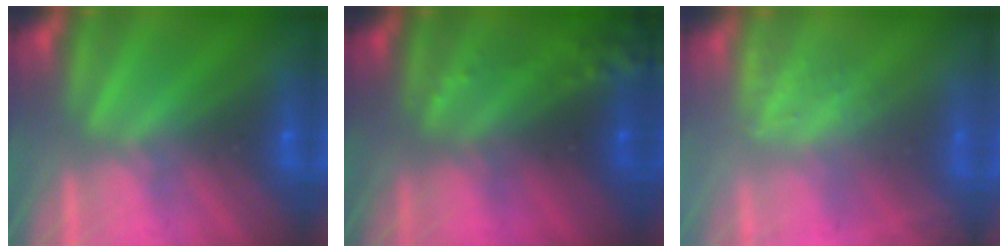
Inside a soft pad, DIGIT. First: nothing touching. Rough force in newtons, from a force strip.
{"total": 9.4}
{"total": 2.6}